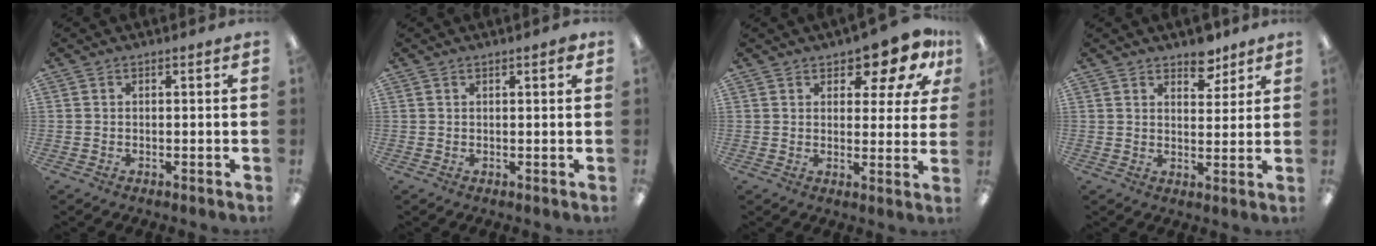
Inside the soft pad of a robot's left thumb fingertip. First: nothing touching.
{"total": 1.6, "force": [1.0, 0.3, 1.2], "torque": [-0.017, -0.001, 0.014]}
{"total": 9.9, "force": [6.9, 4.1, 5.7], "torque": [-0.066, -0.041, 0.117]}
{"total": 6.5, "force": [5.1, 3.3, 2.4], "torque": [-0.012, -0.031, 0.086]}